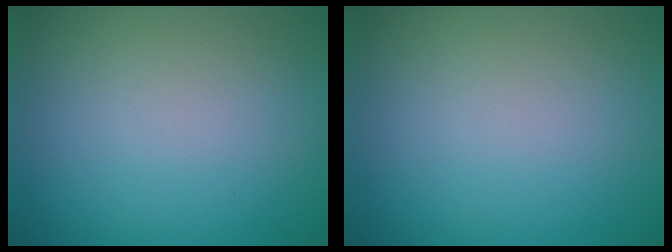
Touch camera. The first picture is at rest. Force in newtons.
{"total": 0.0}